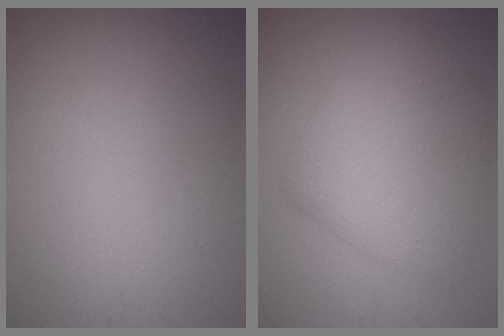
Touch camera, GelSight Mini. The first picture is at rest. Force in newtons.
{"total": 6.5, "press": 6.5, "slide": 0.1}